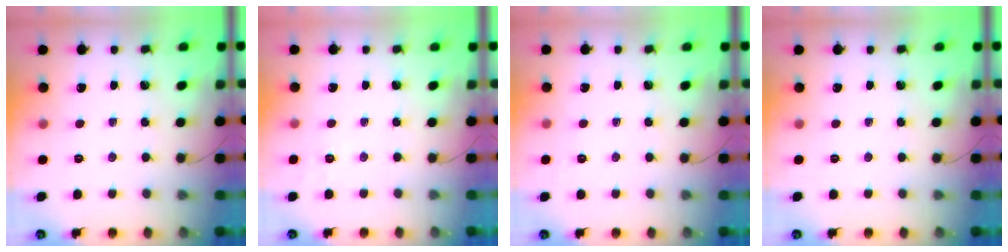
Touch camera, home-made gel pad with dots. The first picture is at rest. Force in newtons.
{"total": 6.8, "press": 6.6, "slide": 1.8}
{"total": 4.8, "press": 4.6, "slide": 1.3}
{"total": 0.0}